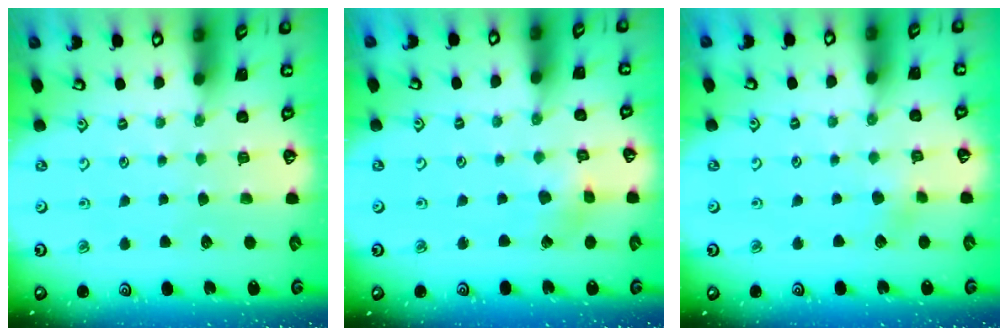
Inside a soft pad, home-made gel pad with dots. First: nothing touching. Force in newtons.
{"total": 3.0, "press": 3.0, "slide": 0.4}
{"total": 3.8, "press": 3.7, "slide": 0.8}